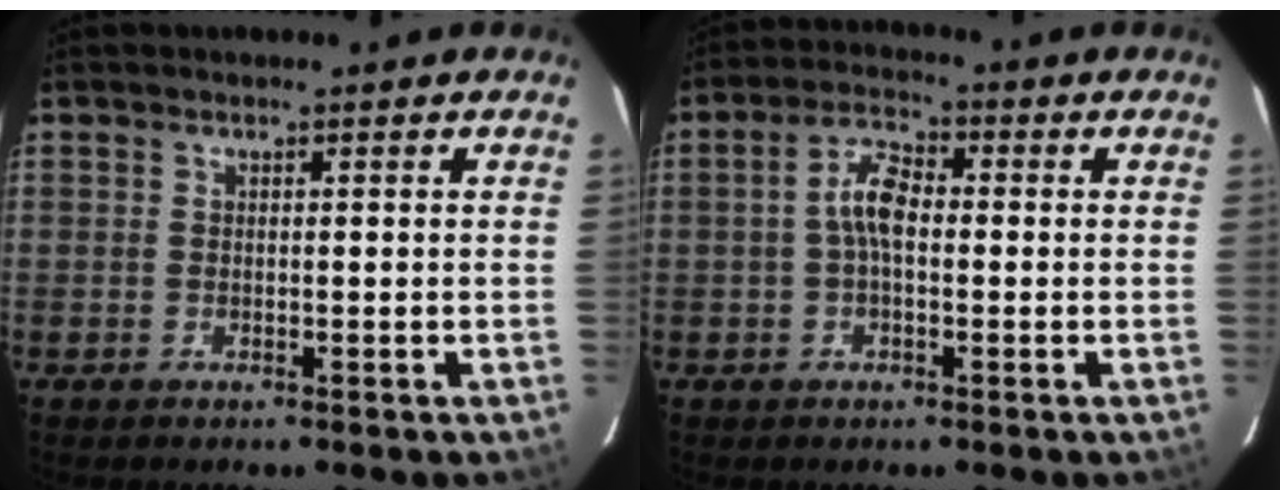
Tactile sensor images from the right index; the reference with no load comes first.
{"total": 5.5, "force": [-0.3, 2.7, 4.8], "torque": [-0.098, 0.017, -0.007]}